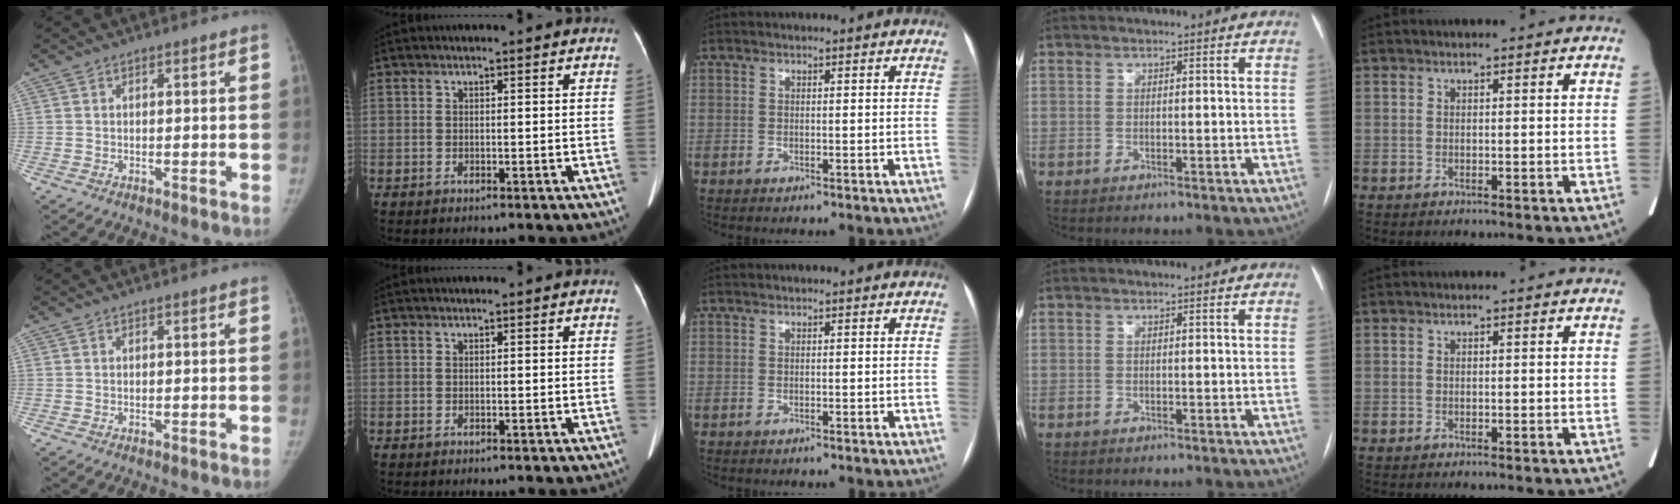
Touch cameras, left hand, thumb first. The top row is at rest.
{}